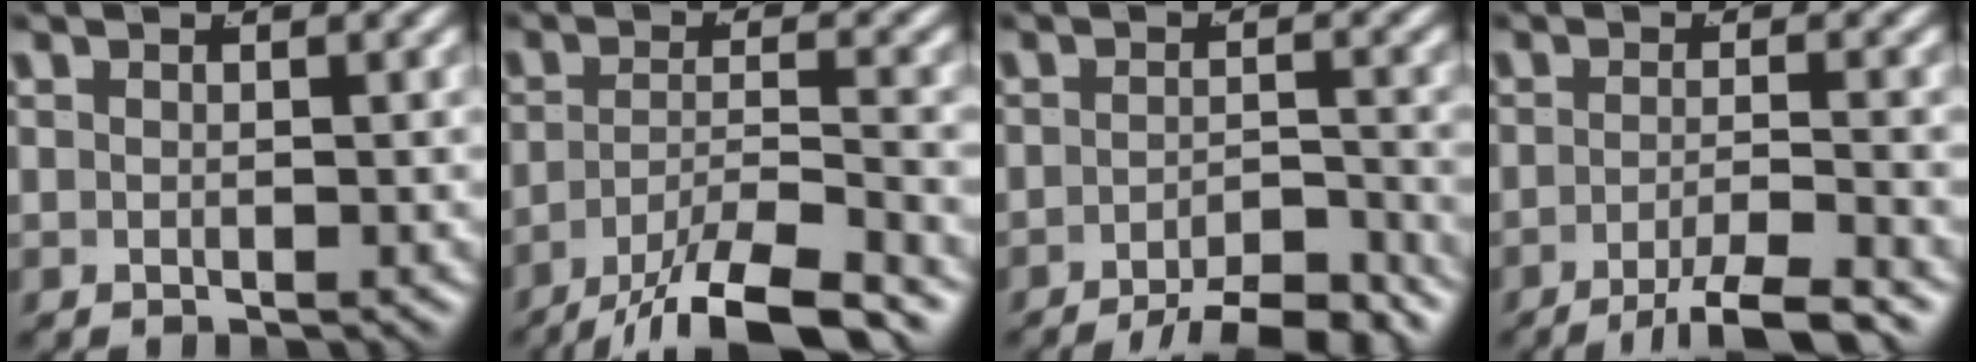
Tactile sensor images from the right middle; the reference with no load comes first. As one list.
[{"total": 7.2, "force": [-5.3, 1.5, 4.7], "torque": [-0.068, -0.020, -0.071]}, {"total": 6.3, "force": [-5.7, 1.0, 2.5], "torque": [-0.013, -0.008, -0.091]}, {"total": 5.4, "force": [-4.2, 0.7, 3.4], "torque": [-0.047, -0.013, -0.062]}]